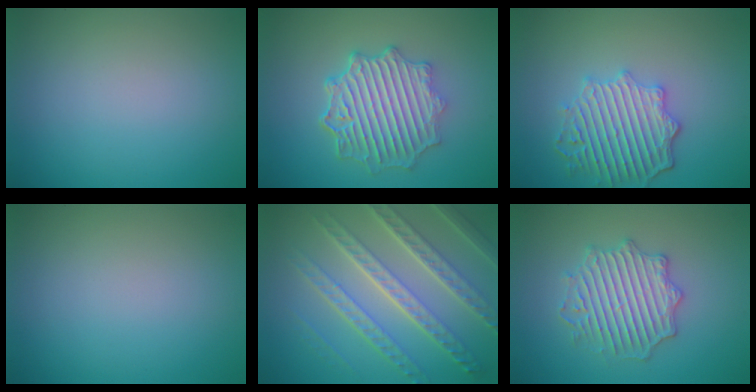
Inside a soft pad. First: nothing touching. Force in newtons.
{"total": 6.4, "press": 5.3, "slide": 3.5}
{"total": 5.3, "press": 4.5, "slide": 2.7}
{"total": 0.0}
{"total": 7.8, "press": 5.5, "slide": 5.5}
{"total": 4.1, "press": 4.1, "slide": 0.6}